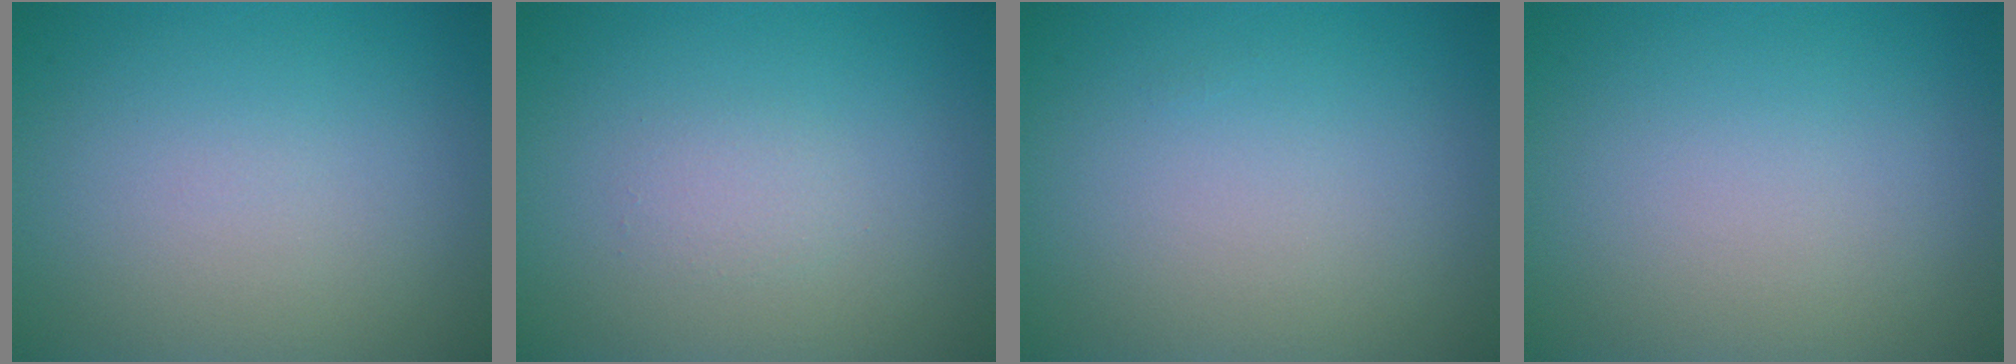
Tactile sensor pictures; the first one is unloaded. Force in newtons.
{"total": 1.0, "press": 1.0, "slide": 0.0}
{"total": 0.0}
{"total": 0.0}